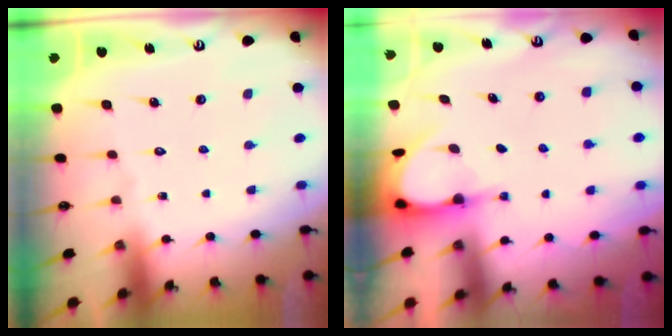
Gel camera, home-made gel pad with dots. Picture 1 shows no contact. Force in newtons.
{"total": 3.7, "press": 3.7, "slide": 0.2}